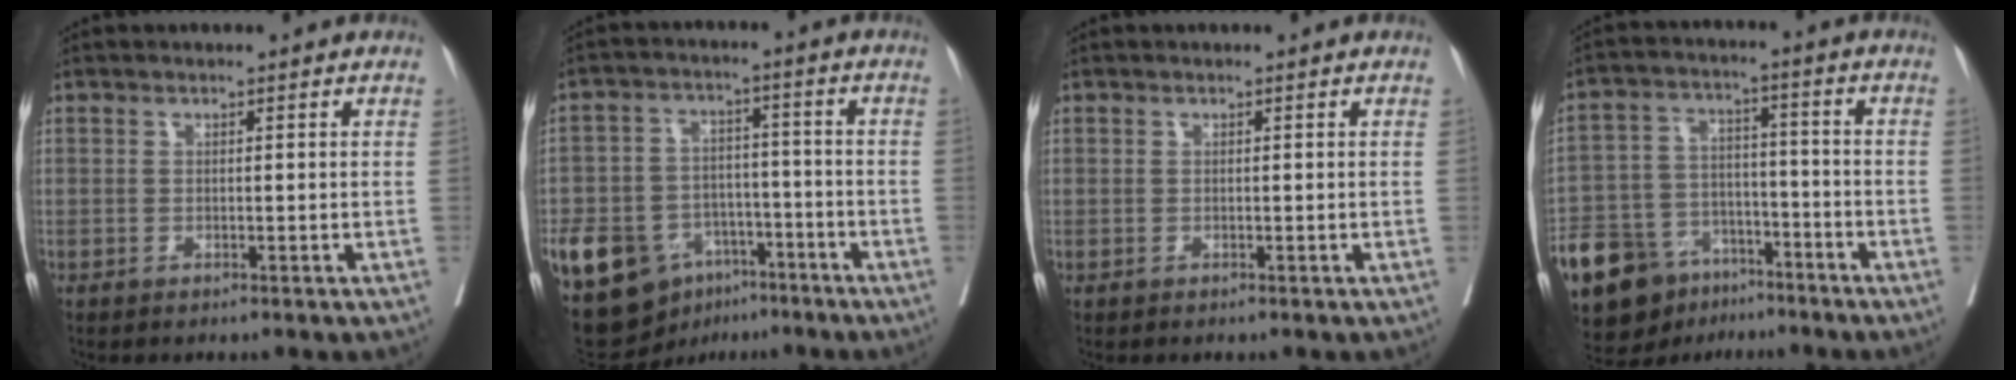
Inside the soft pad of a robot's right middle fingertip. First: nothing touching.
{"total": 15.4, "force": [-8.3, 10.5, 7.5], "torque": [-0.142, 0.017, -0.128]}
{"total": 0.0}
{"total": 20.0, "force": [-13.3, 11.9, 9.1], "torque": [-0.239, 0.010, -0.224]}